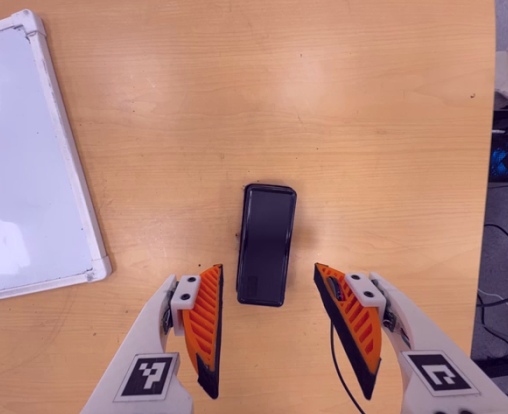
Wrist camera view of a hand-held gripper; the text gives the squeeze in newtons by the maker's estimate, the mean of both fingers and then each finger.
{"total": 0.0}